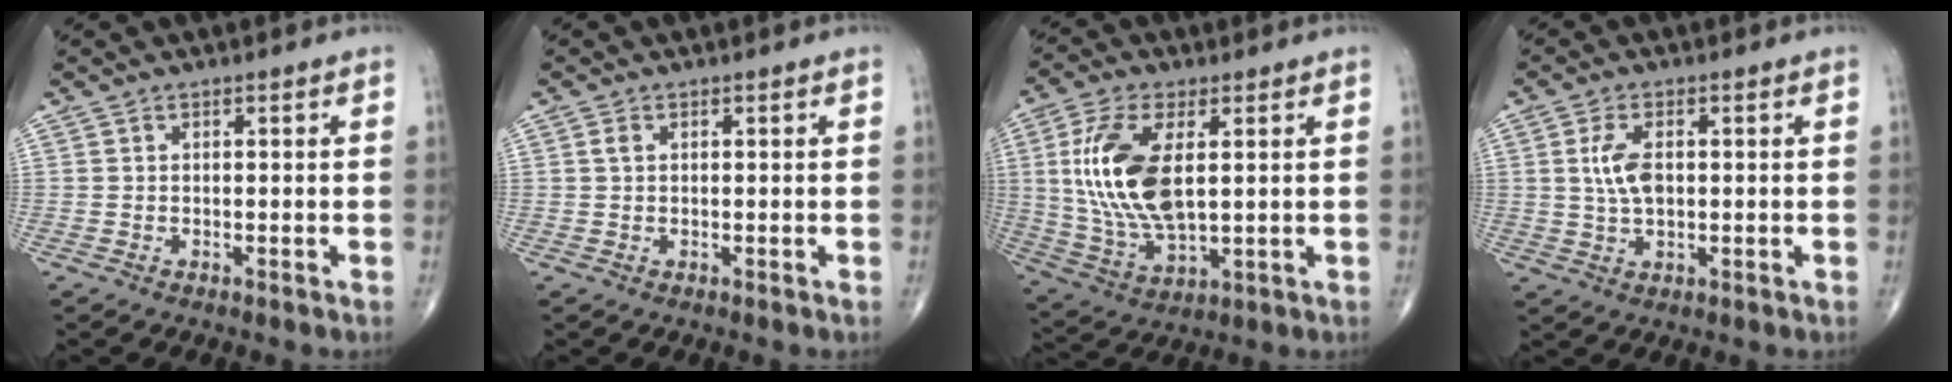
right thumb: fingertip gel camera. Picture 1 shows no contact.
{"total": 1.0, "force": [0.3, 0.7, 0.7], "torque": [-0.016, 0.003, 0.006]}
{"total": 15.9, "force": [2.8, 7.5, 13.7], "torque": [-0.287, -0.011, 0.061]}
{"total": 5.6, "force": [0.8, 2.9, 4.7], "torque": [-0.097, -0.001, 0.014]}